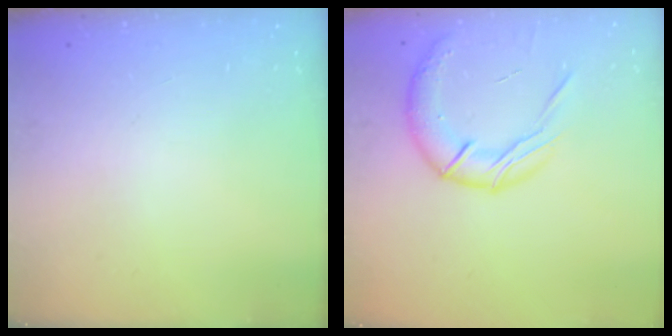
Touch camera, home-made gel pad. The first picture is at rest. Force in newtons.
{"total": 15.2, "press": 15.0, "slide": 2.3}